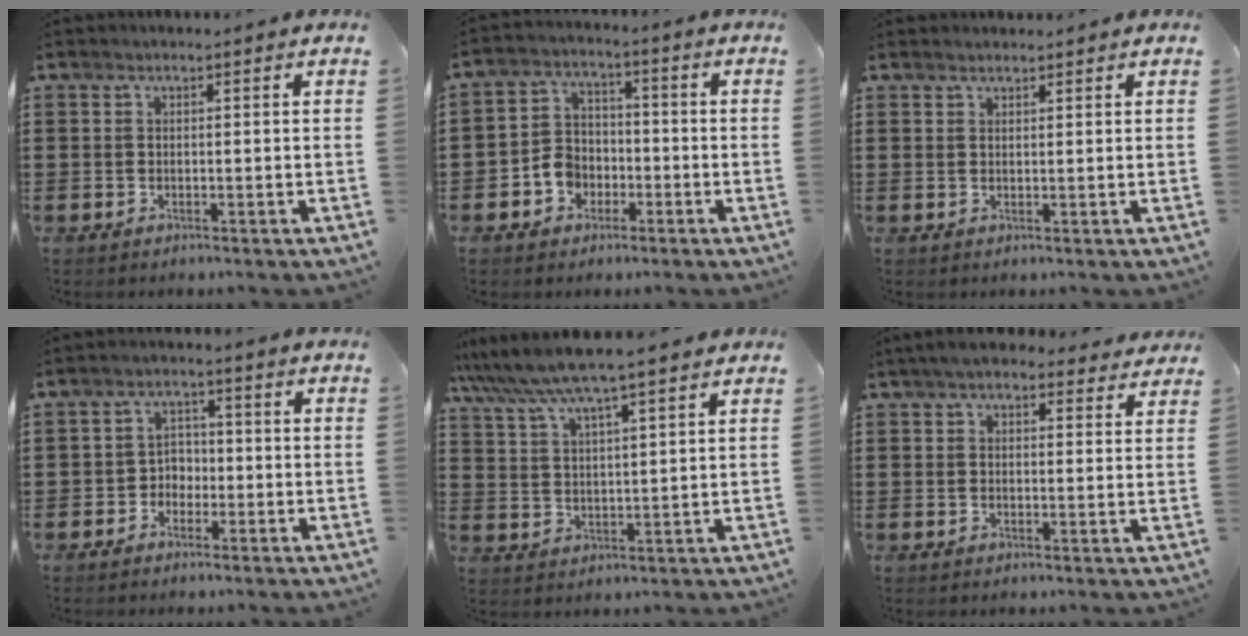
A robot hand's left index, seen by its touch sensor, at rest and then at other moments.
{"total": 5.2, "force": [-2.4, 4.3, 1.8], "torque": [-0.049, 0.014, -0.047]}
{"total": 1.3, "force": [1.3, 0.3, 0.0], "torque": [-0.002, 0.001, 0.025]}
{"total": 3.1, "force": [-1.4, 2.6, 0.9], "torque": [-0.028, 0.008, -0.033]}
{"total": 6.3, "force": [5.5, 0.6, 3.0], "torque": [-0.078, -0.019, 0.095]}
{"total": 4.7, "force": [4.0, 1.5, 1.9], "torque": [-0.049, -0.002, 0.075]}